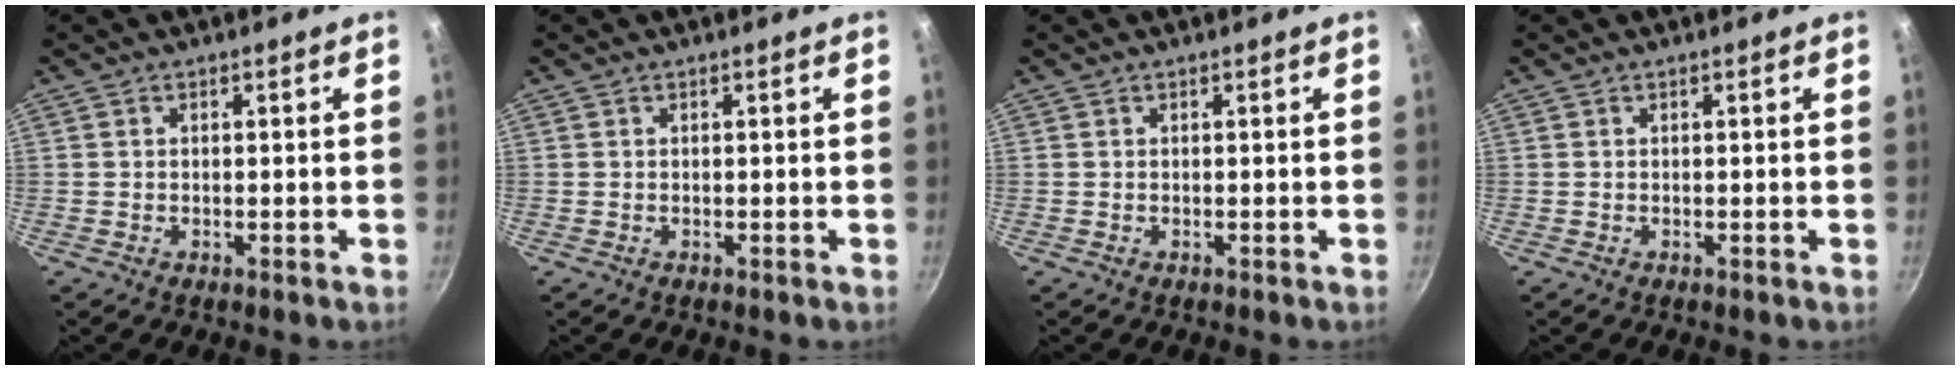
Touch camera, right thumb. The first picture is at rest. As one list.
[{"total": 0.0}, {"total": 0.0}, {"total": 0.0}]